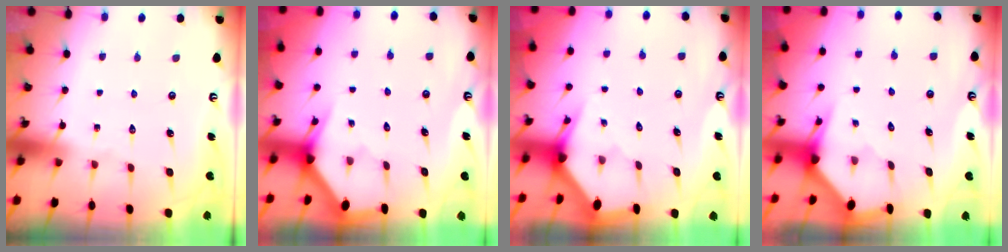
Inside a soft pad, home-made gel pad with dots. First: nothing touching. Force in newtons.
{"total": 3.1, "press": 3.1, "slide": 0.2}
{"total": 2.9, "press": 2.9, "slide": 0.1}
{"total": 2.9, "press": 2.9, "slide": 0.2}